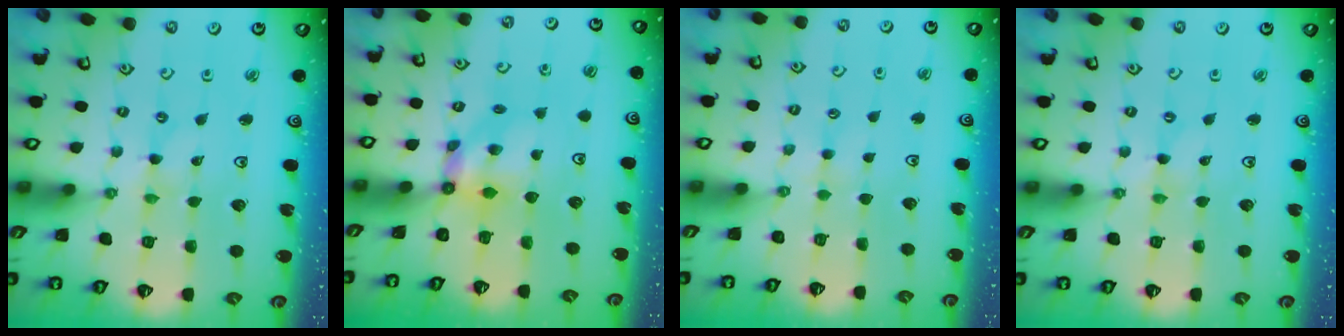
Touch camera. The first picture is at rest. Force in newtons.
{"total": 5.1, "press": 5.1, "slide": 0.2}
{"total": 1.8, "press": 1.7, "slide": 0.3}
{"total": 0.0}